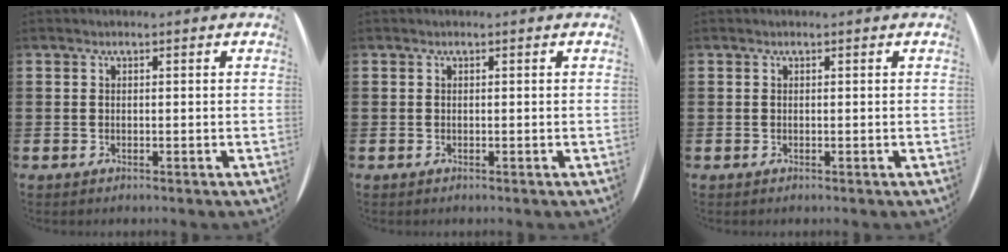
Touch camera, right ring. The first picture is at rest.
{"total": 0.0}
{"total": 0.0}